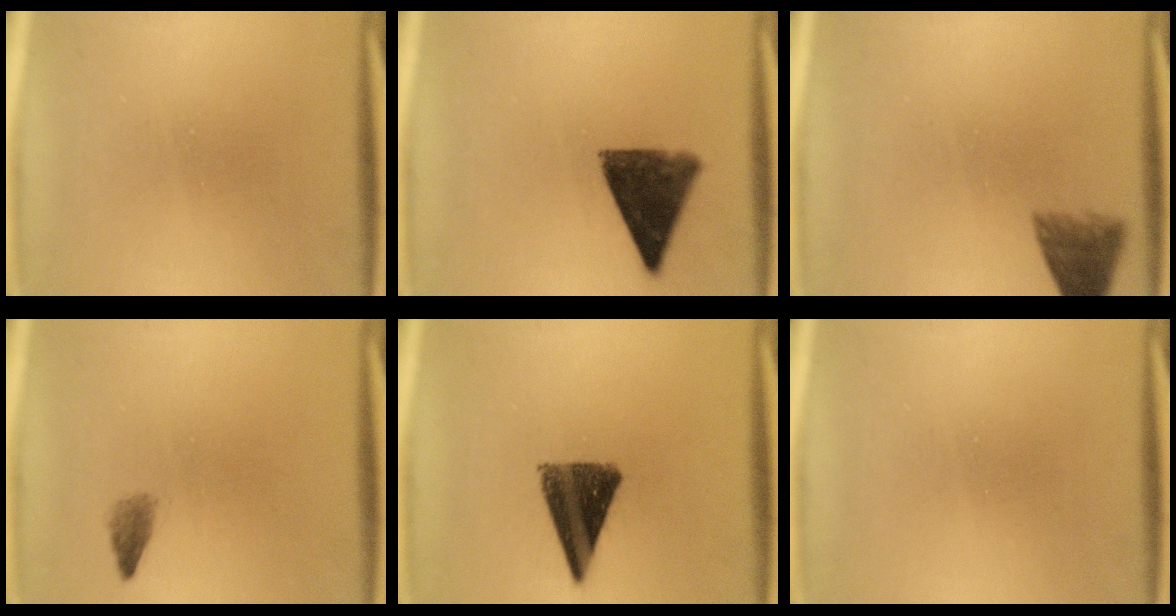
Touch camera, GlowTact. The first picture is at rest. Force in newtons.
{"total": 9.2}
{"total": 4.0}
{"total": 1.5}
{"total": 10.6}
{"total": 0.0}